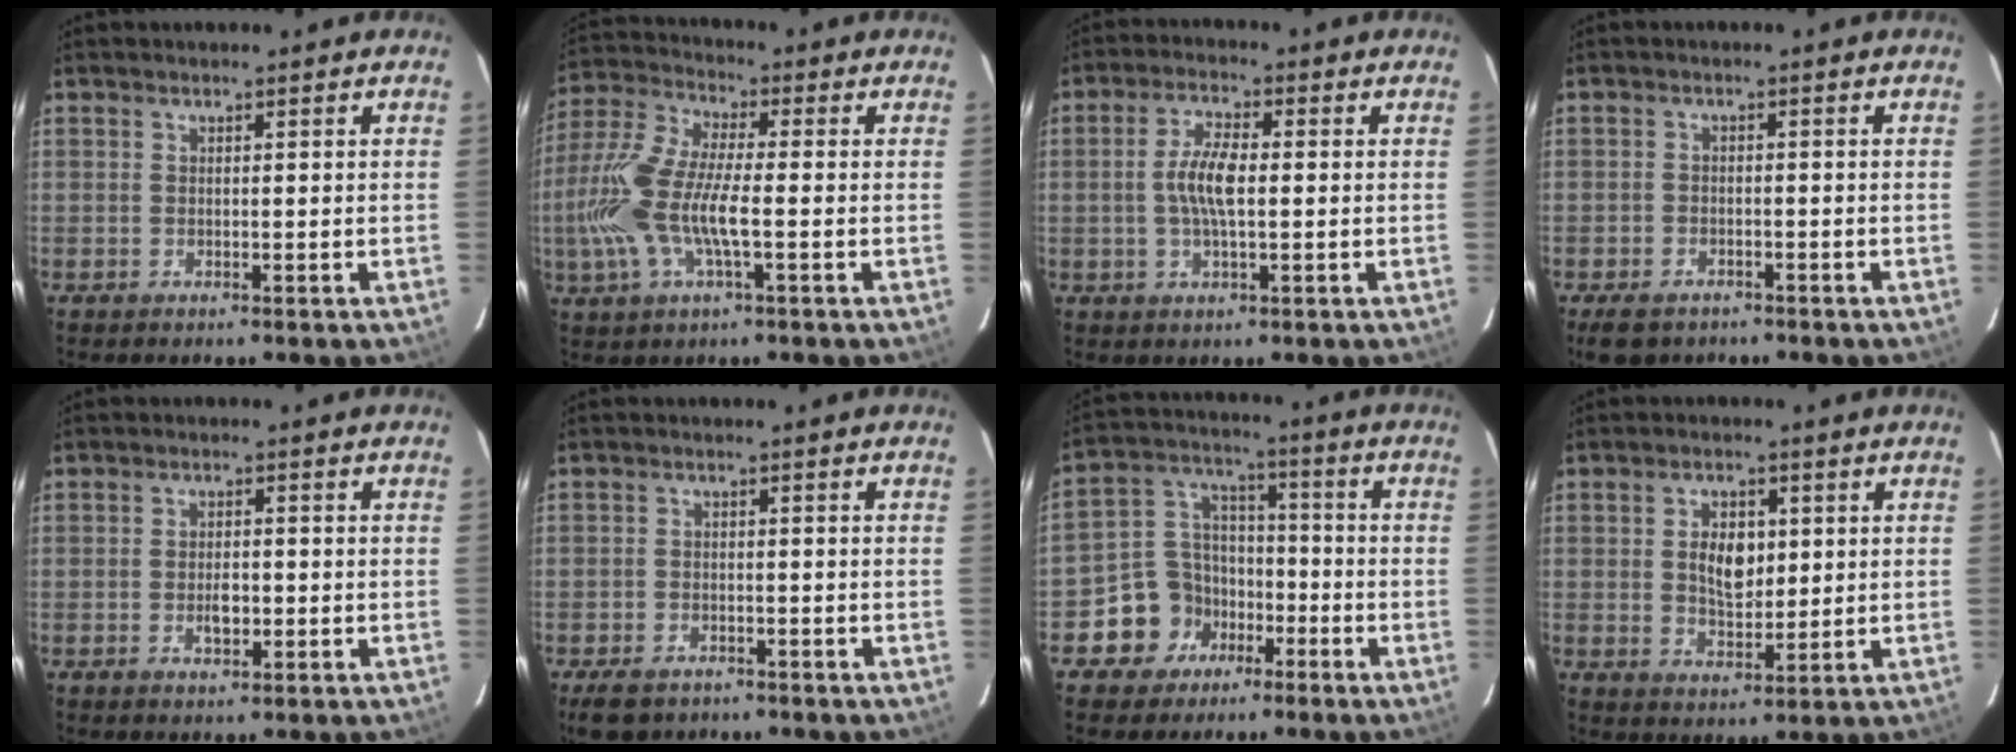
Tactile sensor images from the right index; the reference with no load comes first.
{"total": 15.1, "force": [-2.7, 4.4, 14.2], "torque": [-0.303, -0.001, -0.059]}
{"total": 6.3, "force": [-0.2, 2.1, 5.9], "torque": [-0.118, 0.008, -0.005]}
{"total": 5.5, "force": [-3.9, 3.3, 2.1], "torque": [-0.060, -0.004, -0.060]}
{"total": 3.1, "force": [-0.9, 1.8, 2.4], "torque": [-0.042, 0.000, -0.012]}
{"total": 6.1, "force": [-4.4, 3.6, 2.4], "torque": [-0.067, -0.002, -0.069]}
{"total": 10.5, "force": [-5.6, 8.6, 2.0], "torque": [-0.060, 0.045, -0.090]}
{"total": 6.5, "force": [1.1, 3.9, 5.0], "torque": [-0.088, 0.005, 0.023]}